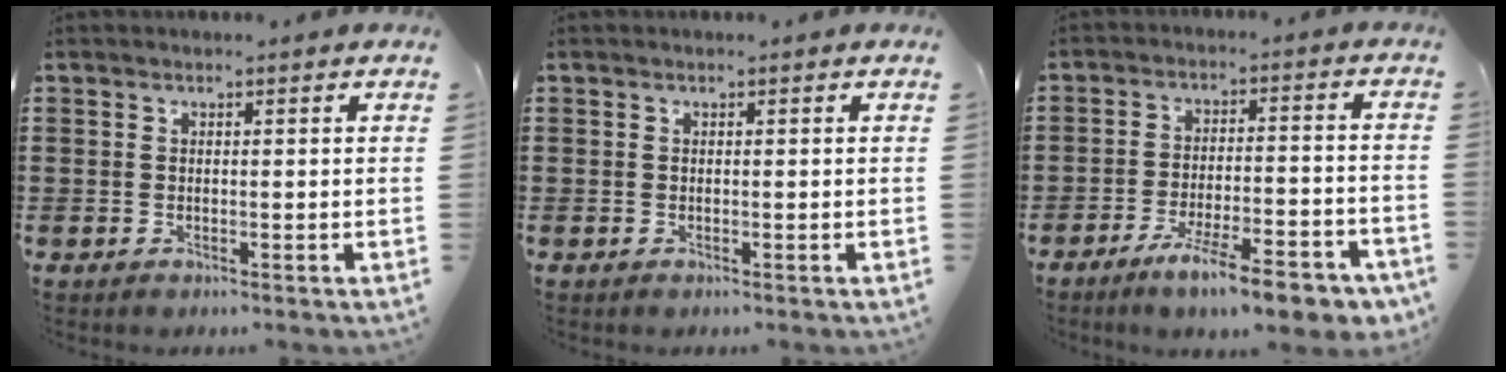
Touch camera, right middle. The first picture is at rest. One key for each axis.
{"total": 0.0}
{"total": 9.5, "fx": -7.1, "fy": 1.2, "fz": 6.3, "tx": -0.106, "ty": 0.002, "tz": -0.128}